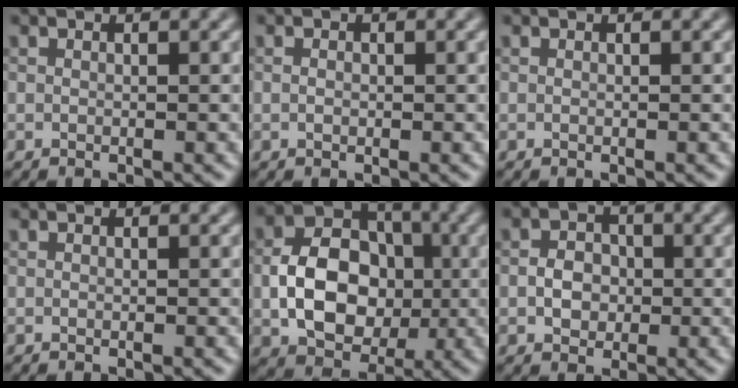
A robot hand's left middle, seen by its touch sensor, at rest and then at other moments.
{"total": 0.6, "force": [0.0, 0.4, 0.4], "torque": [-0.008, 0.000, 0.000]}
{"total": 0.0}
{"total": 0.0}
{"total": 8.1, "force": [-1.0, 6.0, 5.3], "torque": [-0.090, 0.002, -0.017]}
{"total": 2.6, "force": [-0.4, 2.1, 1.4], "torque": [-0.021, 0.002, -0.011]}